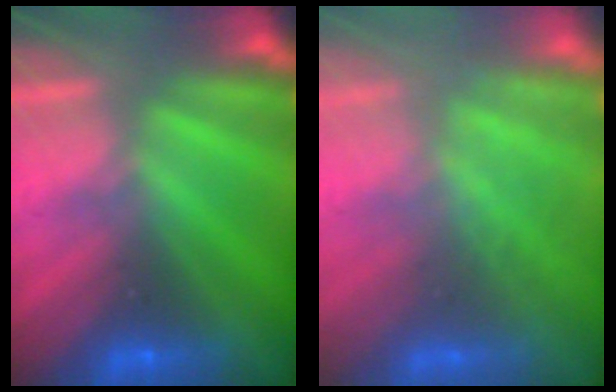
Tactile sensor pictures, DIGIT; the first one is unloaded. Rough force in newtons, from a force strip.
{"total": 2.8}